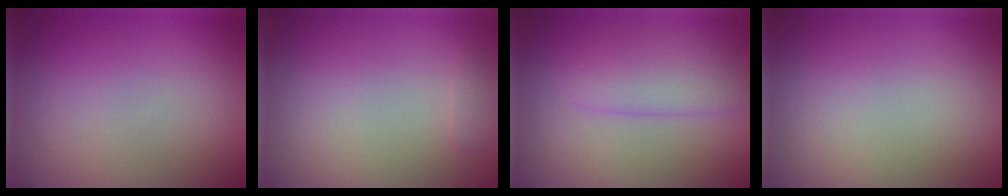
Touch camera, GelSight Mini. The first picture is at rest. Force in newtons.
{"total": 0.7, "press": 0.7, "slide": 0.1}
{"total": 2.8, "press": 2.8, "slide": 0.1}
{"total": 0.0}